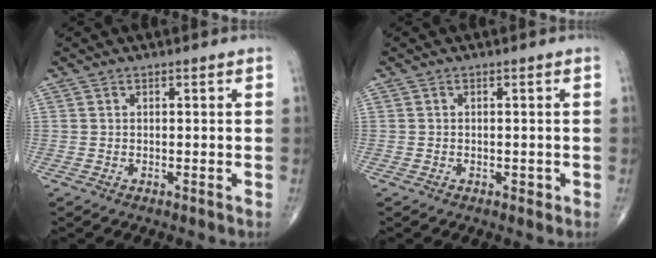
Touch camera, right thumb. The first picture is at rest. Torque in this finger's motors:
{"motor_torque": [0.52, -0.46, 0.03, -0.08, 0.04]}